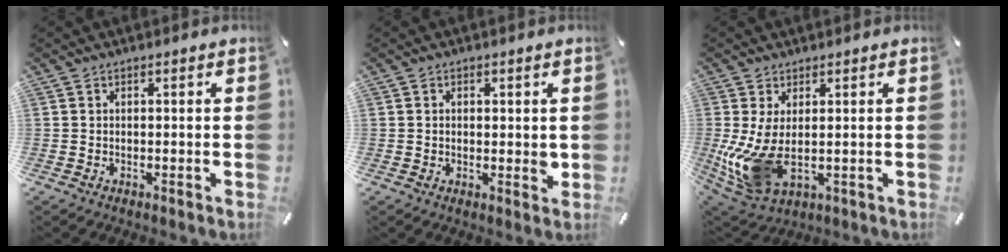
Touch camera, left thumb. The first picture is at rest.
{"total": 2.3, "force": [0.4, 1.6, 1.6], "torque": [-0.015, -0.003, 0.003]}
{"total": 10.5, "force": [-0.4, 5.1, 9.2], "torque": [-0.212, -0.028, -0.002]}